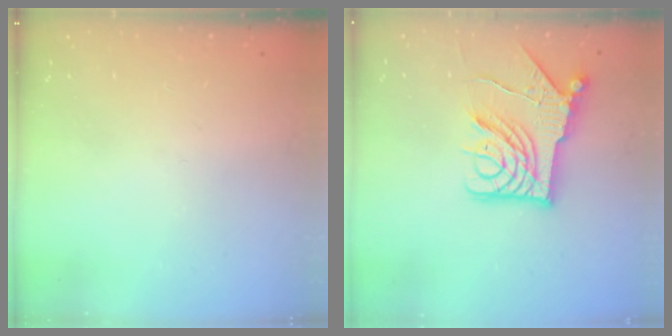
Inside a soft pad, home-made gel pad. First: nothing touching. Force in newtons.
{"total": 12.8, "press": 12.8, "slide": 1.2}